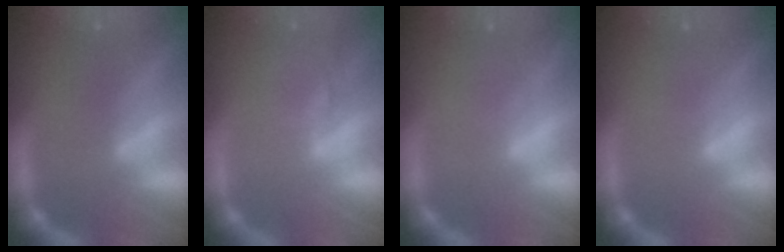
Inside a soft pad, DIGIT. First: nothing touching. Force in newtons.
{"total": 4.0}
{"total": 1.5}
{"total": 0.9}